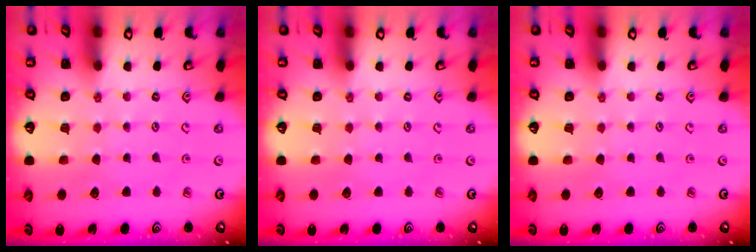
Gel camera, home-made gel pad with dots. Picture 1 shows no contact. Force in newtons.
{"total": 0.0}
{"total": 0.0}